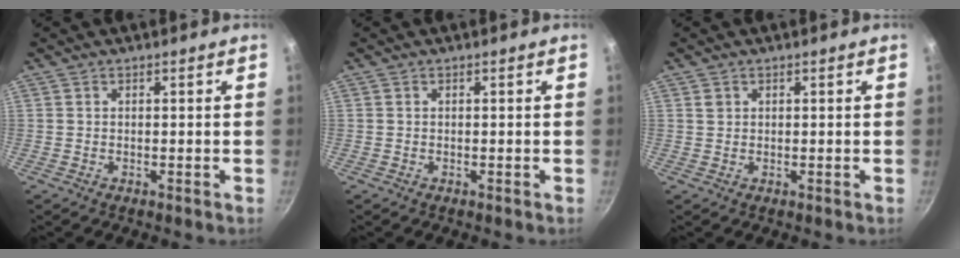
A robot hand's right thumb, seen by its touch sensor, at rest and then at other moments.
{"total": 0.0}
{"total": 1.1, "force": [0.5, 0.9, 0.4], "torque": [-0.002, 0.003, 0.008]}